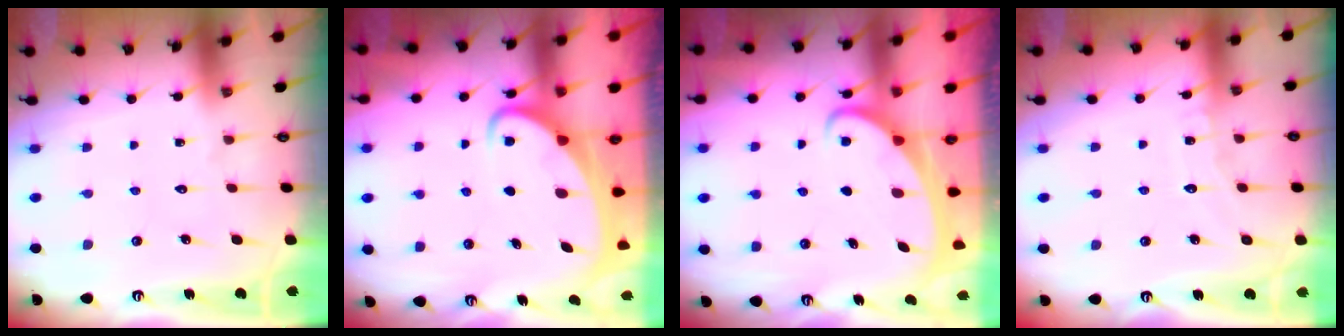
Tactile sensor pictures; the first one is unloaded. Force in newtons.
{"total": 3.7, "press": 3.7, "slide": 0.5}
{"total": 2.2, "press": 2.2, "slide": 0.3}
{"total": 6.0, "press": 6.0, "slide": 0.2}